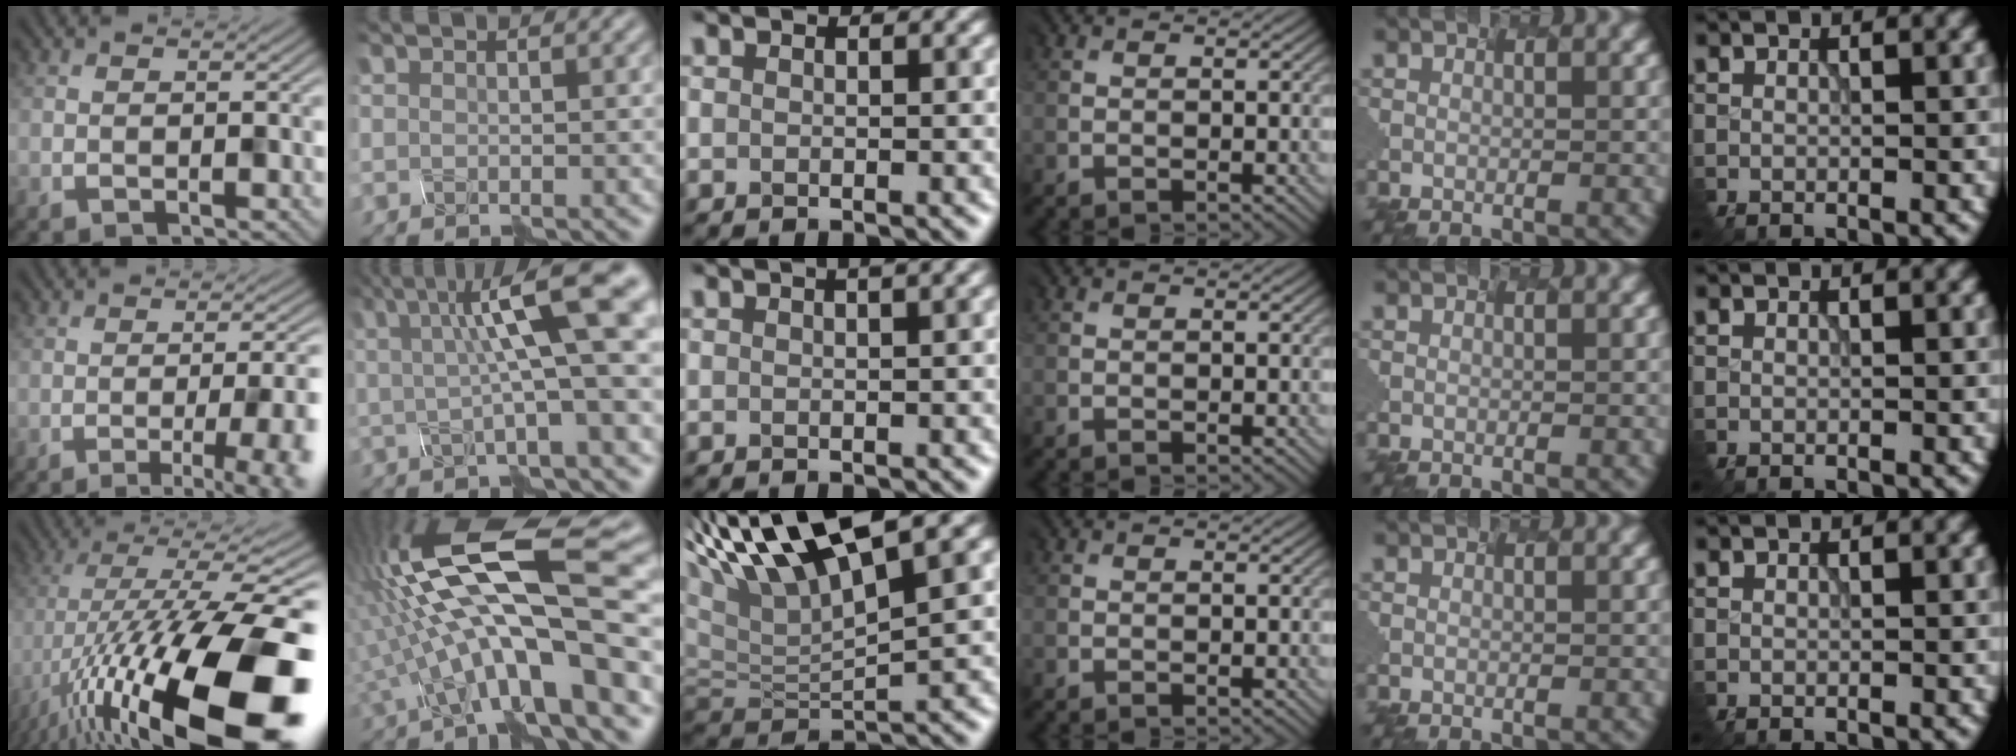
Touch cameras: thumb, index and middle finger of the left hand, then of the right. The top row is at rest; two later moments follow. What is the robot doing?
{"motion": "shake", "object": "plastic piggy bank"}